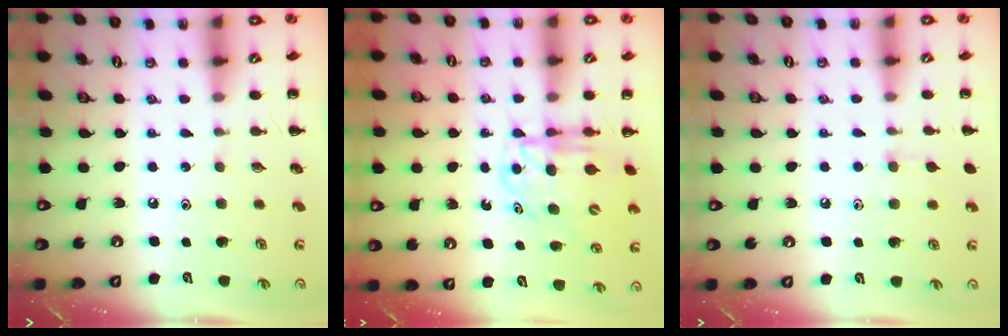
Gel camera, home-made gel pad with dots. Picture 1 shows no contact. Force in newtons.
{"total": 6.8, "press": 6.7, "slide": 0.9}
{"total": 5.8, "press": 5.5, "slide": 2.0}